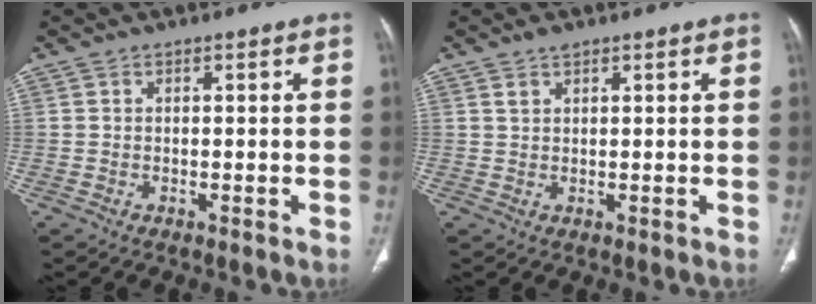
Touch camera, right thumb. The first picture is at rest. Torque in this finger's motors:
{"motor_torque": [-0.71, 0.50, -0.06, 0.21, 0.00]}